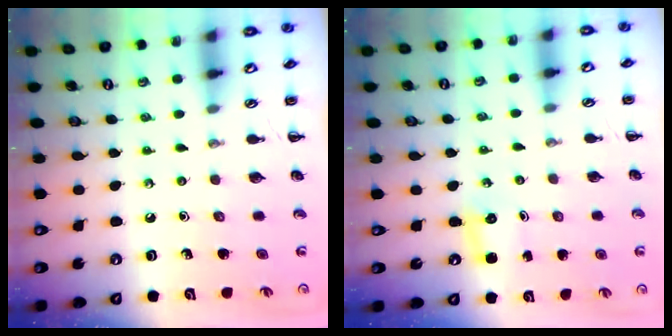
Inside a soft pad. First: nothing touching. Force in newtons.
{"total": 2.6, "press": 2.5, "slide": 0.7}